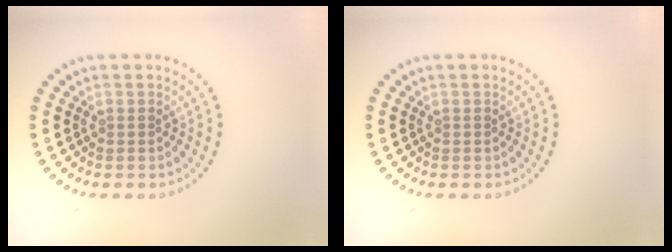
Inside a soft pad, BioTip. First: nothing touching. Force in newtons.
{"total": 0.0}